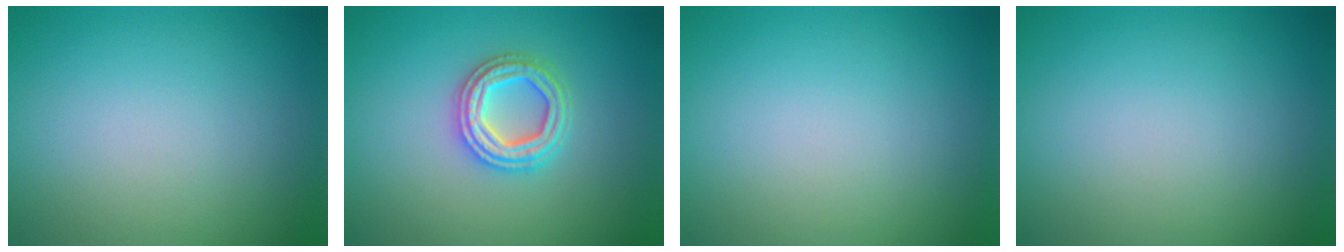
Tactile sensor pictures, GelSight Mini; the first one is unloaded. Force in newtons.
{"total": 3.4, "press": 3.3, "slide": 0.7}
{"total": 0.0}
{"total": 0.0}